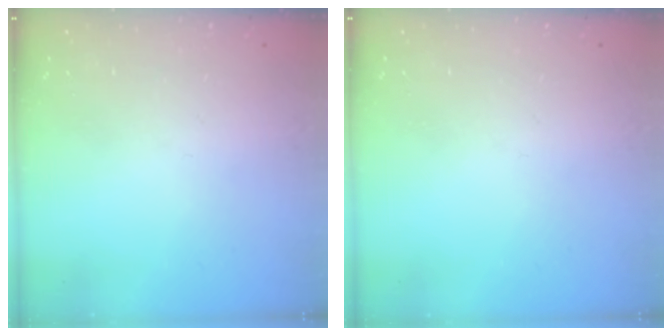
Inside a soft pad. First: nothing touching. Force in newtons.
{"total": 0.0}